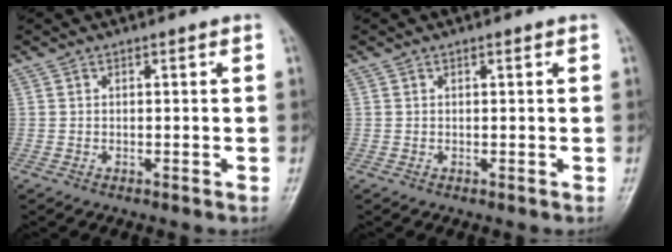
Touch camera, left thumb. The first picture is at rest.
{"total": 0.0}